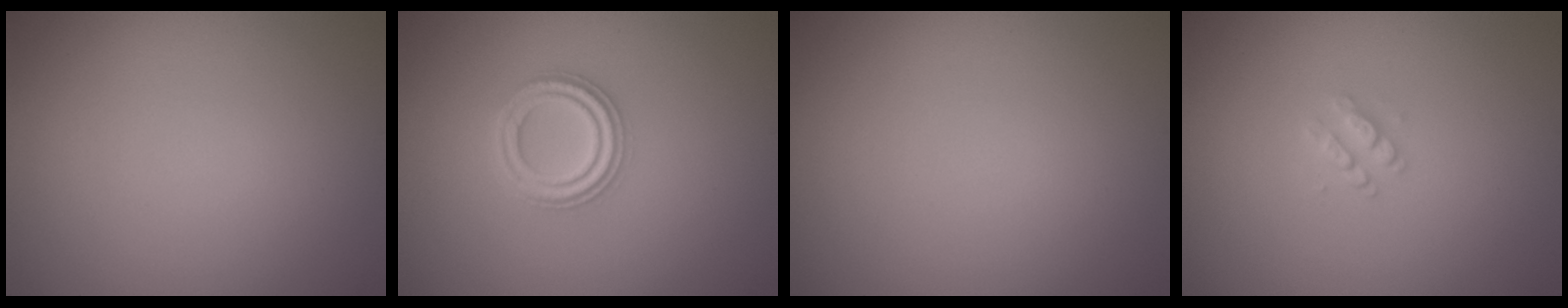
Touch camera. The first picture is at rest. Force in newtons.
{"total": 2.7, "press": 2.7, "slide": 0.5}
{"total": 0.0}
{"total": 1.4, "press": 1.3, "slide": 0.3}